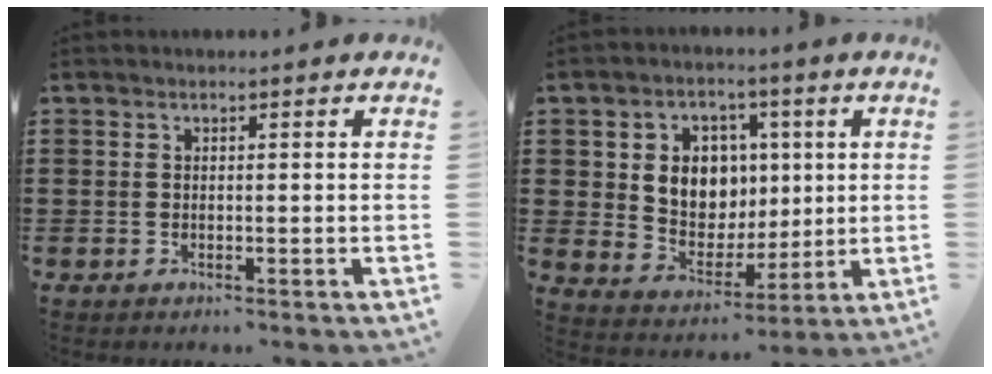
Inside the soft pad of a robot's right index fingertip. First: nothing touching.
{"total": 7.9, "force": [1.9, 6.9, 3.1], "torque": [-0.071, 0.008, 0.034]}